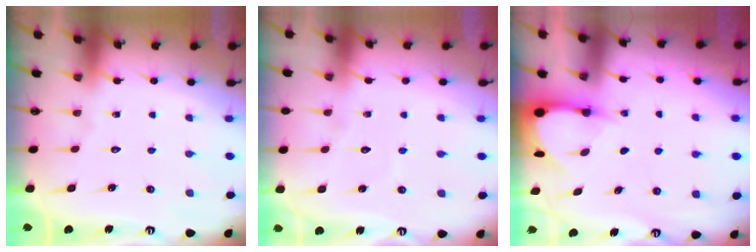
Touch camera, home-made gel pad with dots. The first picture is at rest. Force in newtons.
{"total": 2.6, "press": 2.6, "slide": 0.3}
{"total": 3.5, "press": 3.5, "slide": 0.3}